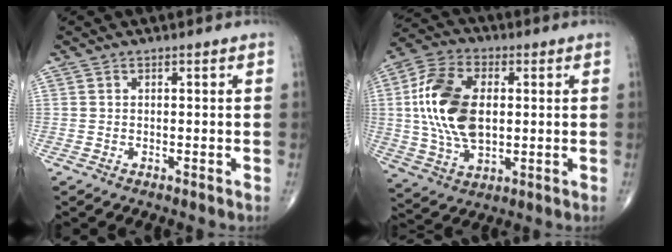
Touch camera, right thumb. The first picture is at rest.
{"total": 16.6, "force": [1.4, 9.9, 13.3], "torque": [-0.256, 0.005, 0.027]}